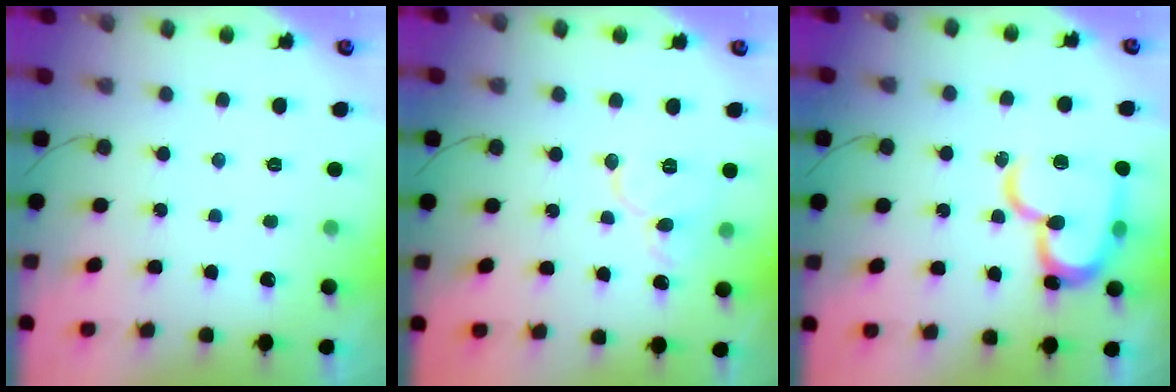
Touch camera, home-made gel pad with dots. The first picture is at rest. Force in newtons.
{"total": 10.0, "press": 9.9, "slide": 1.2}
{"total": 19.4, "press": 19.3, "slide": 1.9}